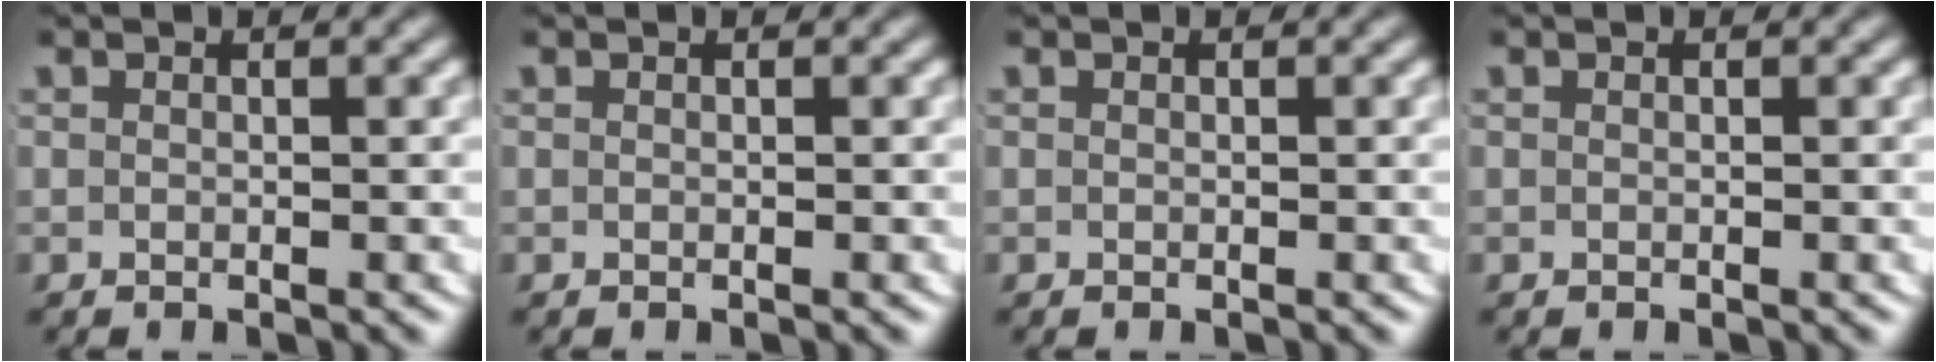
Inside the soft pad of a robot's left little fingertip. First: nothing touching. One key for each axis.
{"total": 0.0}
{"total": 0.0}
{"total": 0.0}